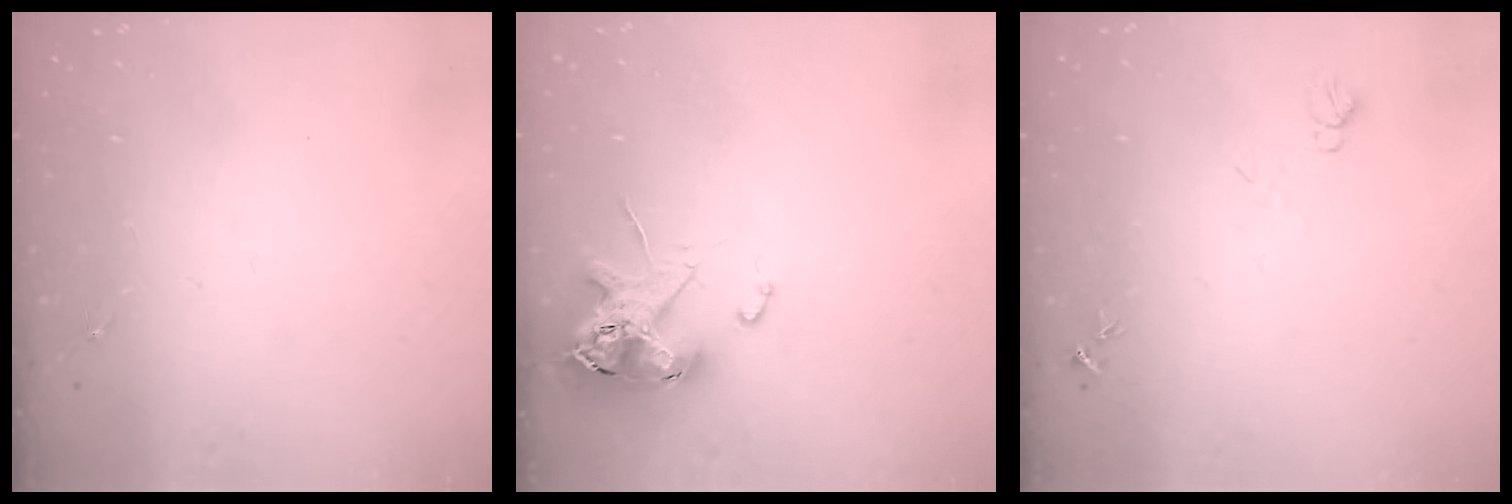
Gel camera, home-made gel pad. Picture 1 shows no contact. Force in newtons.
{"total": 11.7, "press": 11.5, "slide": 1.7}
{"total": 6.3, "press": 6.3, "slide": 0.7}